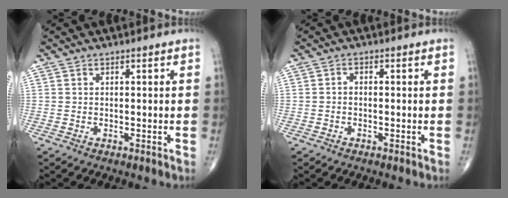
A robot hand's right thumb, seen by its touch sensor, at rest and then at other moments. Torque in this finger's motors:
{"motor_torque": [-0.20, 0.17, -0.07, 0.12, 0.06]}